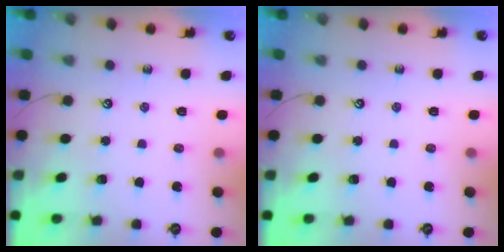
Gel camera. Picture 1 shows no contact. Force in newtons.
{"total": 0.0}